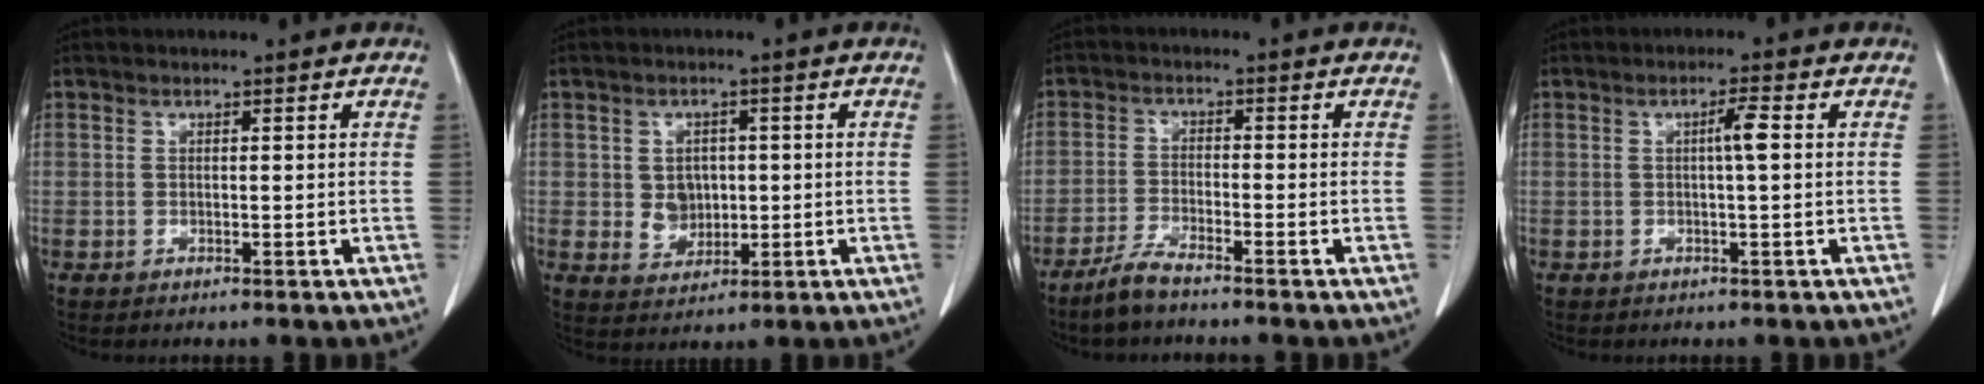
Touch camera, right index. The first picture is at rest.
{"total": 4.5, "force": [0.2, 3.8, 2.3], "torque": [-0.035, 0.006, 0.018]}
{"total": 4.2, "force": [-3.6, 0.3, 2.2], "torque": [-0.050, -0.009, -0.076]}
{"total": 2.4, "force": [0.2, -0.2, 2.4], "torque": [-0.042, 0.003, 0.004]}